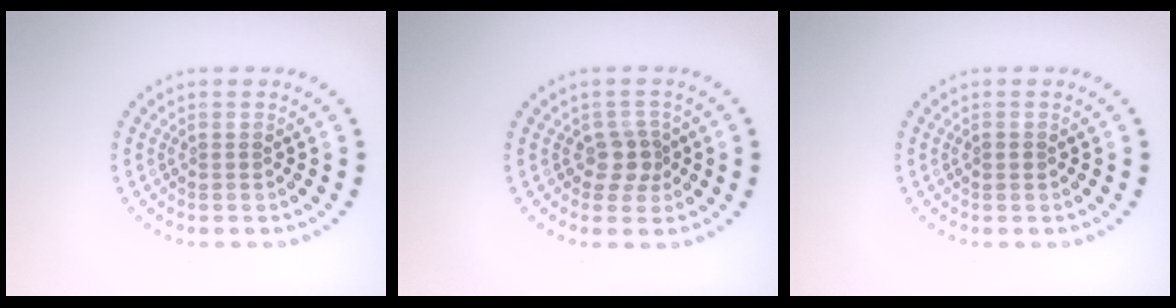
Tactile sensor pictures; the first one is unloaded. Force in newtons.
{"total": 2.1, "press": 1.7, "slide": 1.2}
{"total": 0.7, "press": 0.7, "slide": 0.0}